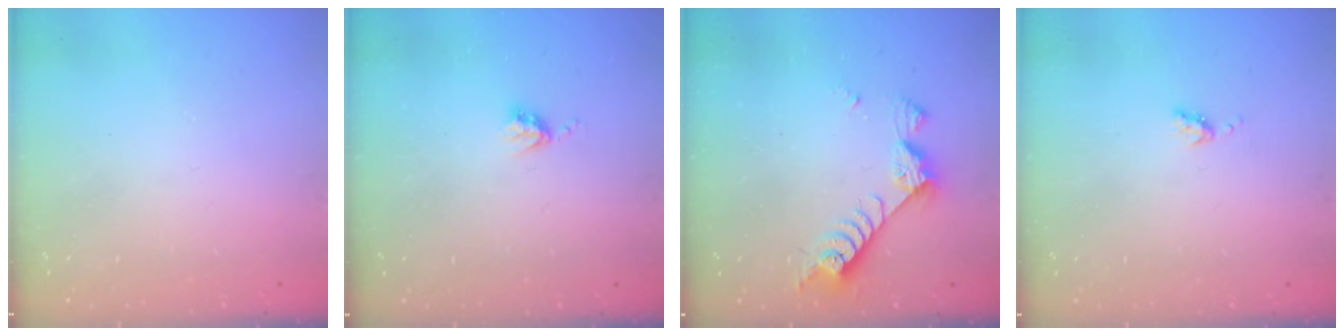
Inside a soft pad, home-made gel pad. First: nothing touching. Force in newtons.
{"total": 3.6, "press": 3.6, "slide": 0.4}
{"total": 7.9, "press": 7.8, "slide": 1.3}
{"total": 4.0, "press": 4.0, "slide": 0.6}